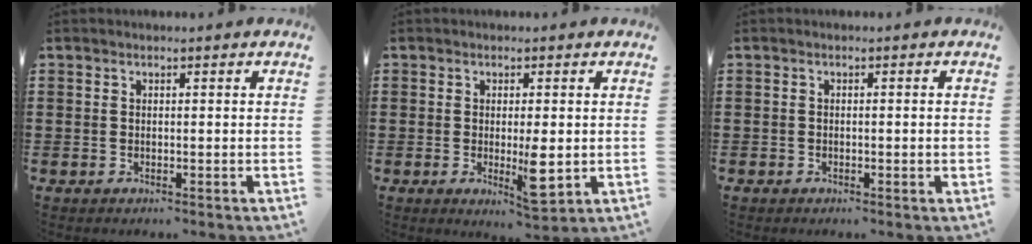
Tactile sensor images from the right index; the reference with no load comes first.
{"total": 5.3, "force": [-0.7, 1.3, 5.1], "torque": [-0.085, -0.010, -0.013]}
{"total": 1.1, "force": [-0.3, 0.2, 1.0], "torque": [-0.016, -0.003, -0.005]}